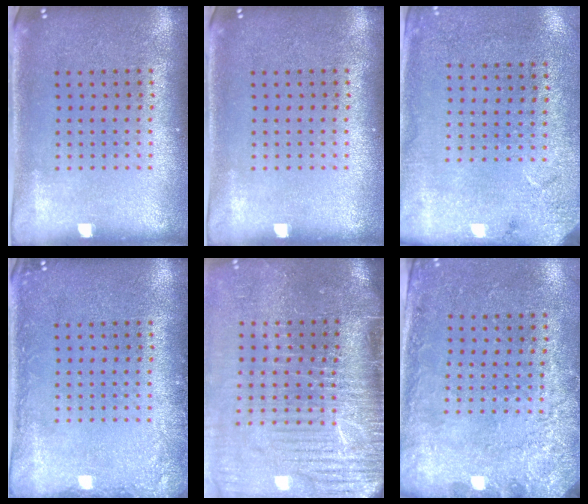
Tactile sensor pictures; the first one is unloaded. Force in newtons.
{"total": 0.0}
{"total": 2.6, "press": 2.1, "slide": 1.6}
{"total": 1.4, "press": 1.4, "slide": 0.2}
{"total": 4.8, "press": 4.0, "slide": 2.7}
{"total": 2.7, "press": 2.0, "slide": 1.8}